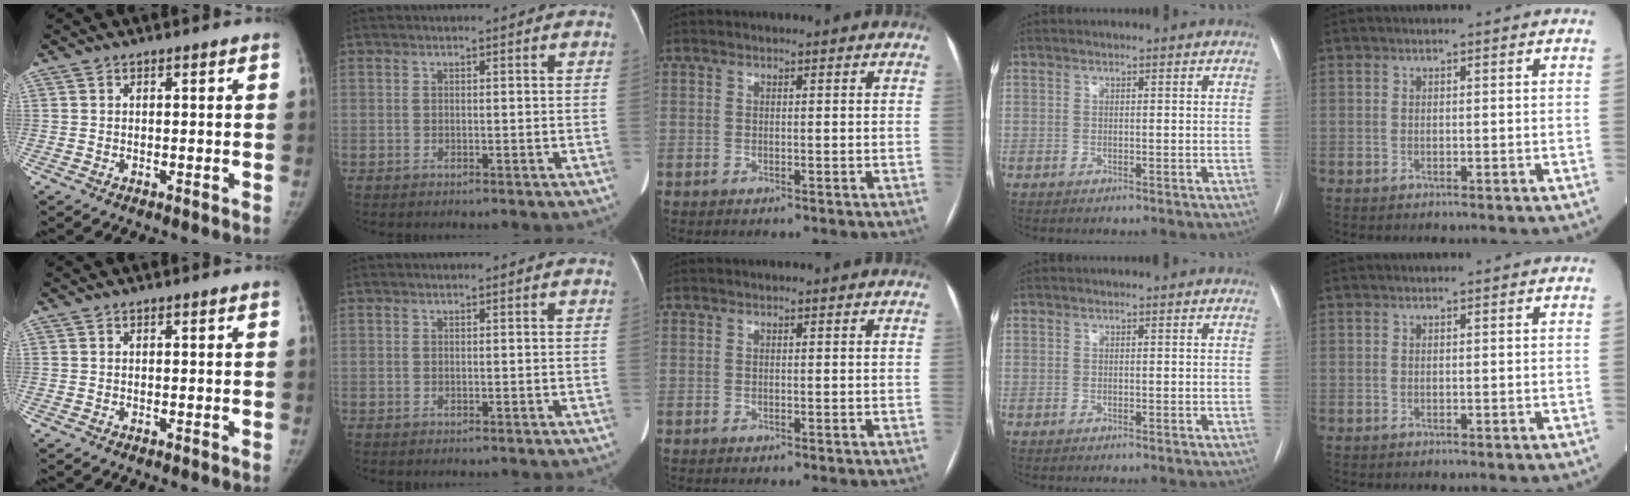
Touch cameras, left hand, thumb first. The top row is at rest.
{}